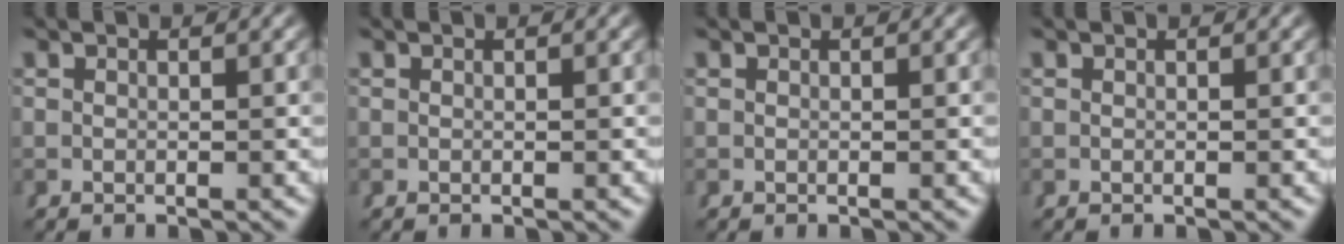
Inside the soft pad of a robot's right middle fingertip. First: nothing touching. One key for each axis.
{"total": 0.0}
{"total": 0.0}
{"total": 0.0}